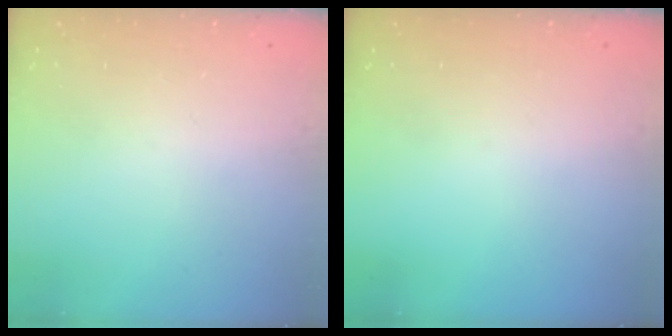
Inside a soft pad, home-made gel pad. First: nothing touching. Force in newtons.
{"total": 0.0}